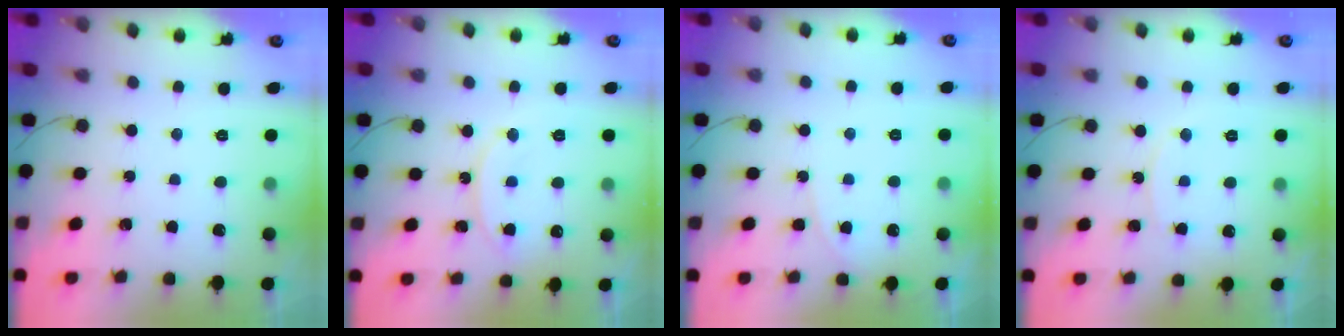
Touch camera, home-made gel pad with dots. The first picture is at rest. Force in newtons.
{"total": 9.5, "press": 9.5, "slide": 0.4}
{"total": 5.7, "press": 5.7, "slide": 0.4}
{"total": 7.4, "press": 7.4, "slide": 0.1}